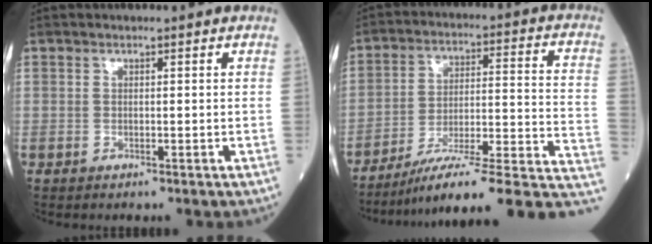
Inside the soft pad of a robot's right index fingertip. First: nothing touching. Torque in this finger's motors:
{"motor_torque": [-1.18, -0.85, -0.04, -0.04]}